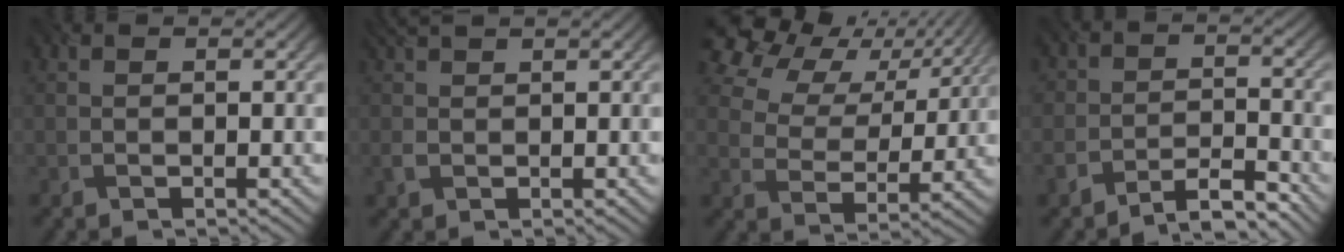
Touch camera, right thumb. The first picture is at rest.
{"total": 1.6, "force": [1.2, 0.8, 0.7], "torque": [-0.027, 0.003, 0.023]}
{"total": 13.0, "force": [8.5, 7.5, 6.4], "torque": [-0.167, 0.016, 0.158]}
{"total": 5.1, "force": [-4.4, 1.9, 1.8], "torque": [-0.027, 0.000, -0.090]}